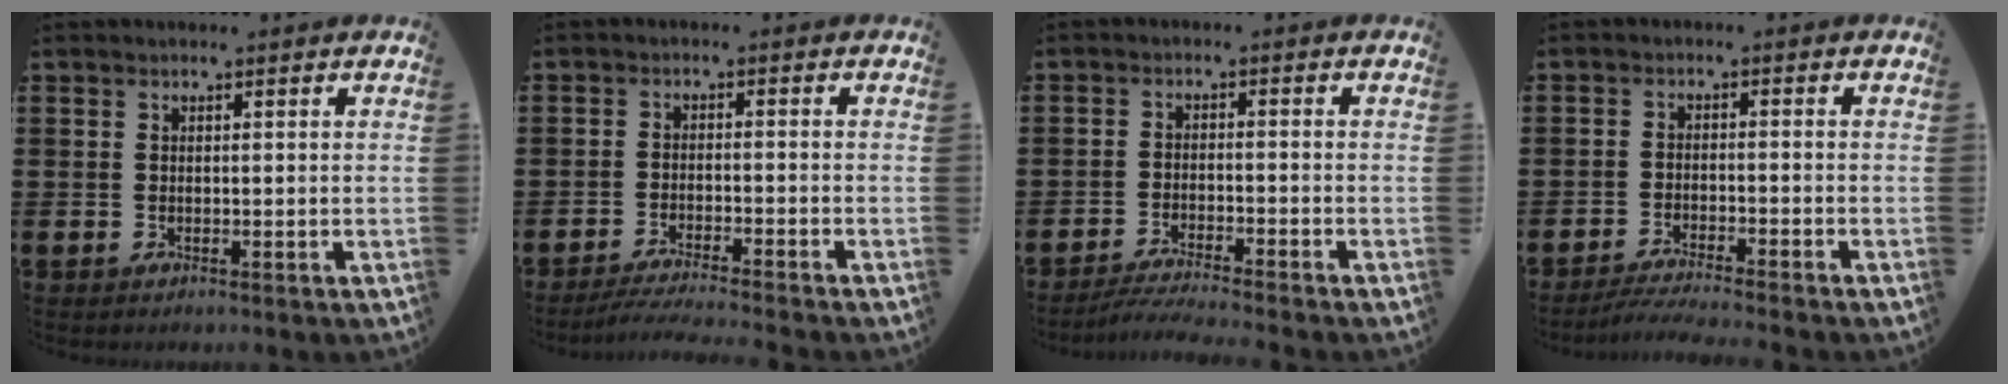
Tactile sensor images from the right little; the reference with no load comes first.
{"total": 2.9, "force": [-2.6, -0.4, 1.2], "torque": [-0.017, -0.002, -0.049]}
{"total": 3.0, "force": [-2.8, -0.3, 1.1], "torque": [-0.016, 0.000, -0.053]}
{"total": 2.9, "force": [-2.6, -0.3, 1.1], "torque": [-0.014, -0.002, -0.050]}